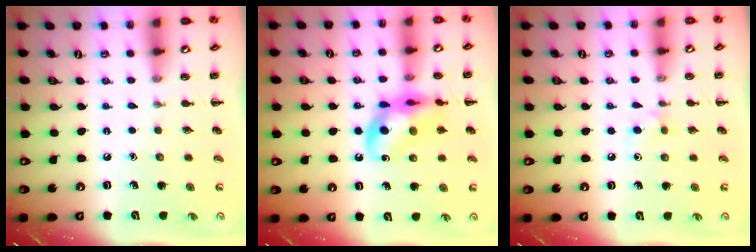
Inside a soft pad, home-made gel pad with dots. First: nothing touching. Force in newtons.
{"total": 13.2, "press": 12.9, "slide": 2.6}
{"total": 4.7, "press": 4.5, "slide": 1.2}